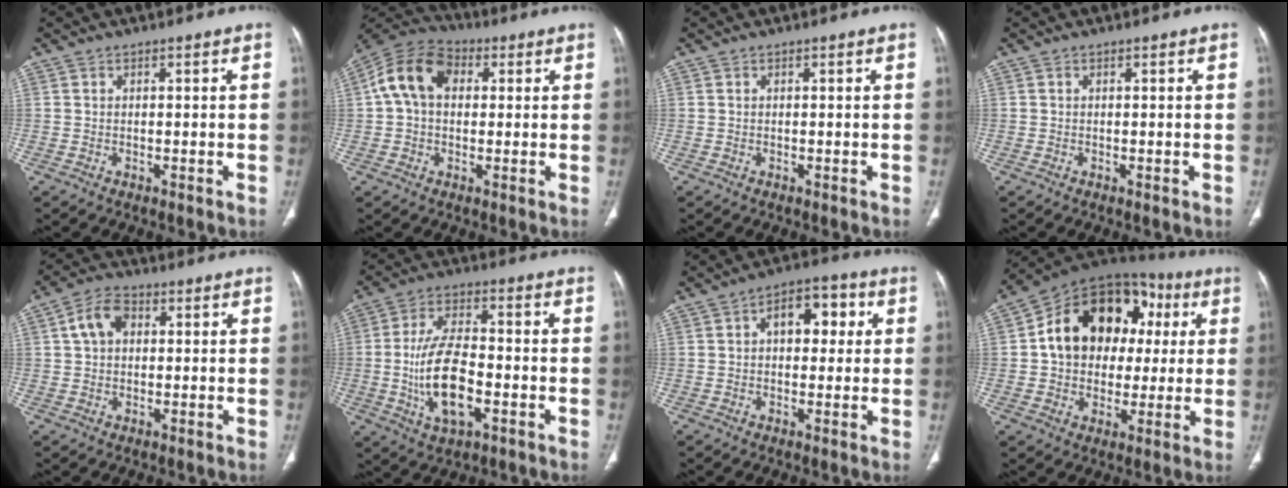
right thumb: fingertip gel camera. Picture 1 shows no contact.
{"total": 11.7, "force": [2.1, 8.3, 8.0], "torque": [-0.142, 0.032, 0.027]}
{"total": 0.0}
{"total": 0.0}
{"total": 6.5, "force": [1.6, 4.6, 4.4], "torque": [-0.075, 0.015, 0.022]}
{"total": 13.9, "force": [-2.9, 6.4, 12.0], "torque": [-0.225, 0.013, -0.051]}
{"total": 9.1, "force": [2.0, 5.5, 6.9], "torque": [-0.069, 0.022, 0.023]}
{"total": 20.8, "force": [3.3, 15.6, 13.4], "torque": [-0.168, 0.037, 0.050]}